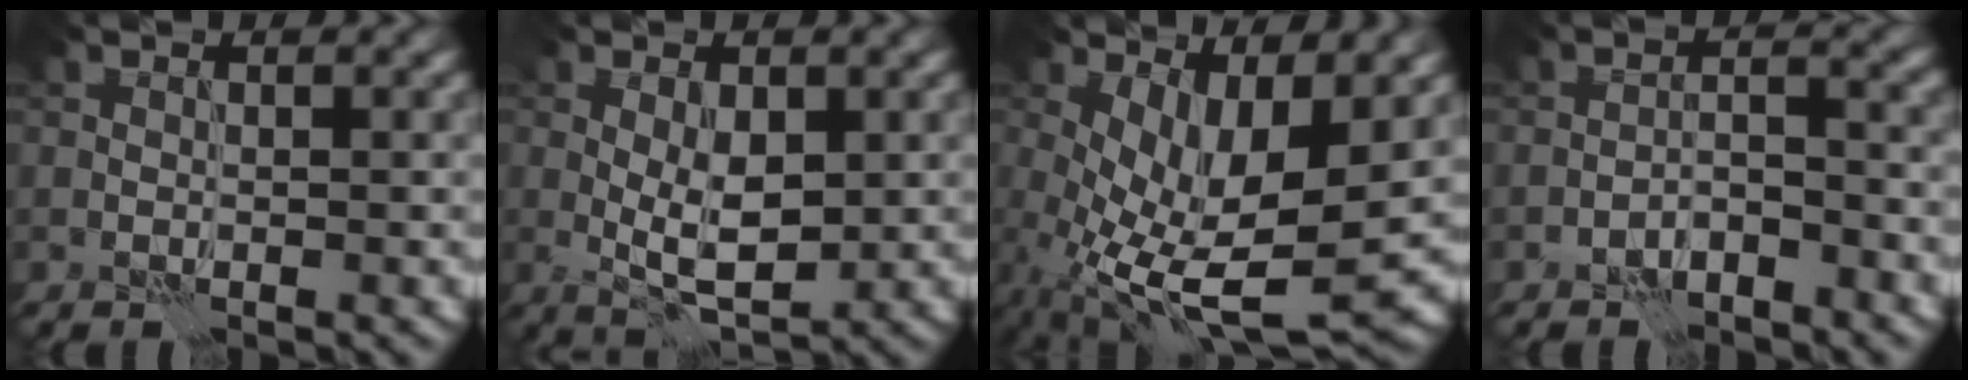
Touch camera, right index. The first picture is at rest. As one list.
[{"total": 3.9, "force": [-0.2, 1.7, 3.5], "torque": [-0.064, -0.004, 0.001]}, {"total": 9.5, "force": [-0.5, 3.6, 8.8], "torque": [-0.177, -0.021, 0.000]}, {"total": 2.7, "force": [-2.2, 0.6, 1.3], "torque": [-0.019, 0.011, -0.046]}]